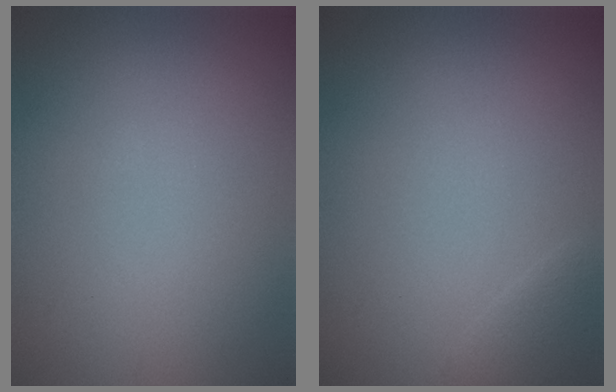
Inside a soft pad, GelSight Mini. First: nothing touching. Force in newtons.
{"total": 1.1, "press": 1.1, "slide": 0.0}